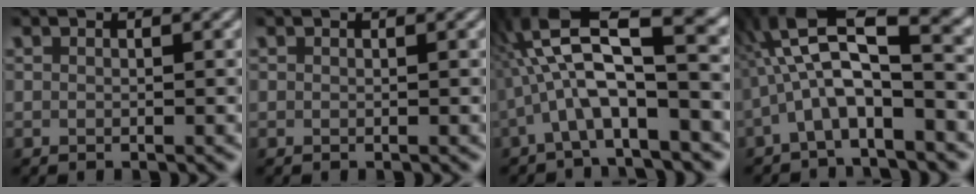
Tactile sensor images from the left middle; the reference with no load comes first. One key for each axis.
{"total": 0.0}
{"total": 9.4, "fx": -1.3, "fy": 2.7, "fz": 9.0, "tx": -0.167, "ty": 0.029, "tz": -0.032}
{"total": 8.3, "fx": -1.4, "fy": 2.3, "fz": 7.8, "tx": -0.142, "ty": 0.032, "tz": -0.038}